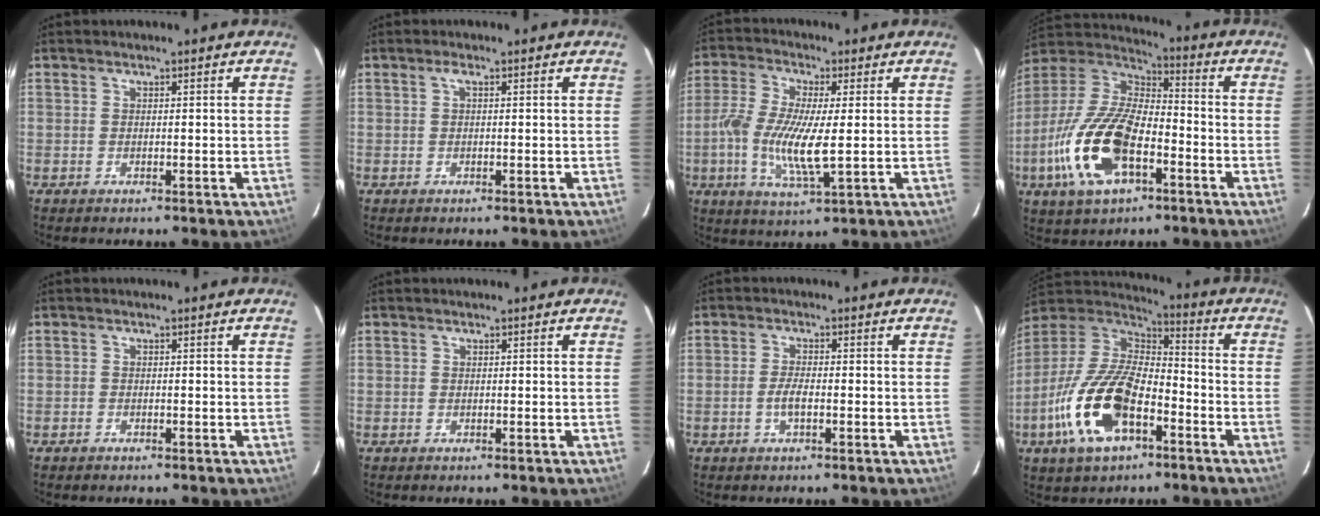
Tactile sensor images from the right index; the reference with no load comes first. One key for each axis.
{"total": 0.9, "fx": 0.3, "fy": 0.1, "fz": 0.9, "tx": -0.015, "ty": 0.005, "tz": 0.003}
{"total": 11.2, "fx": -1.1, "fy": 2.6, "fz": 10.9, "tx": -0.223, "ty": -0.008, "tz": -0.026}
{"total": 20.0, "fx": -7.7, "fy": 9.4, "fz": 16.0, "tx": -0.344, "ty": -0.019, "tz": -0.146}
{"total": 0.7, "fx": -0.6, "fy": 0.4, "fz": 0.1, "tx": -0.003, "ty": 0.001, "tz": -0.010}
{"total": 0.0}
{"total": 2.8, "fx": -1.0, "fy": 0.8, "fz": 2.5, "tx": -0.054, "ty": 0.001, "tz": -0.020}
{"total": 20.1, "fx": -8.7, "fy": 9.6, "fz": 15.4, "tx": -0.326, "ty": -0.022, "tz": -0.162}